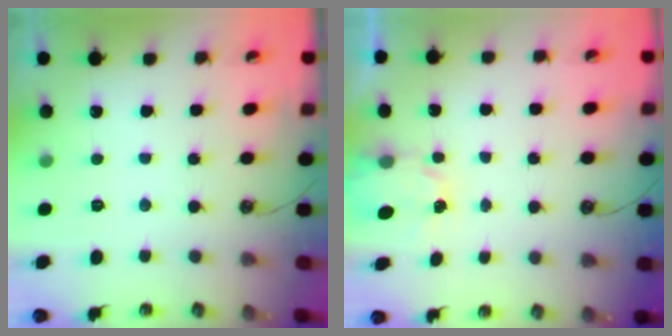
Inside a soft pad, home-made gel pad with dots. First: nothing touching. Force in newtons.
{"total": 2.3, "press": 2.3, "slide": 0.2}